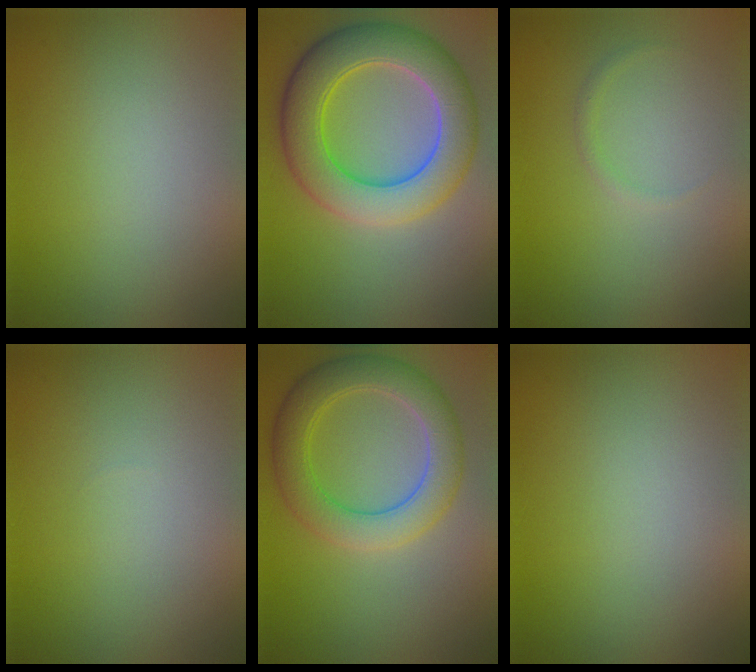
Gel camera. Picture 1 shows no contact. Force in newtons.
{"total": 8.4, "press": 8.4, "slide": 0.3}
{"total": 0.6, "press": 0.6, "slide": 0.1}
{"total": 0.0}
{"total": 5.4, "press": 5.4, "slide": 0.1}
{"total": 0.0}